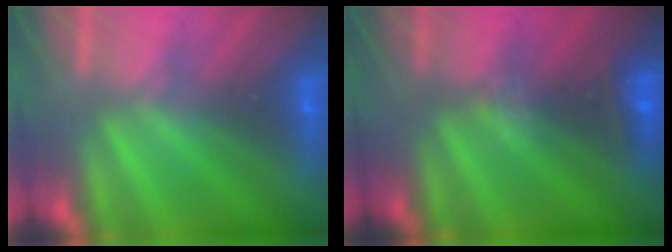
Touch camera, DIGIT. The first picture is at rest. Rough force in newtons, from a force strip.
{"total": 2.7}